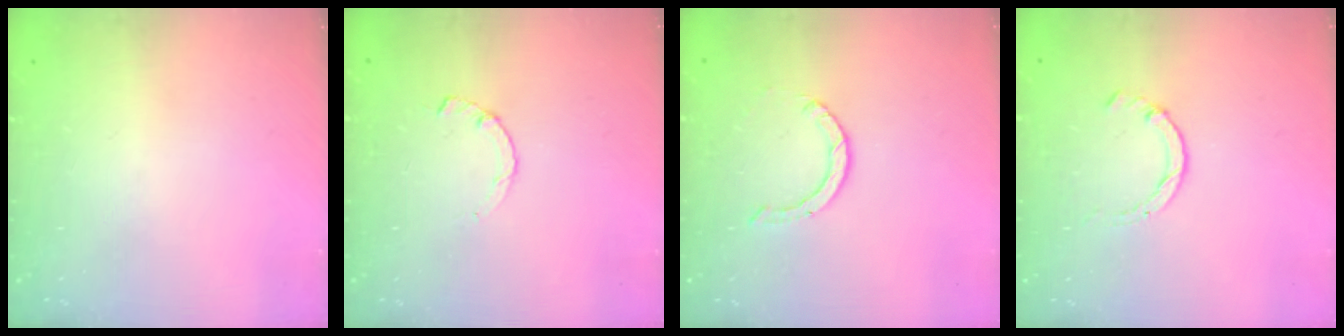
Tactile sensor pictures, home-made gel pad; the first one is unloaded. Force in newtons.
{"total": 2.2, "press": 2.2, "slide": 0.2}
{"total": 0.9, "press": 0.9, "slide": 0.1}
{"total": 1.7, "press": 1.7, "slide": 0.3}